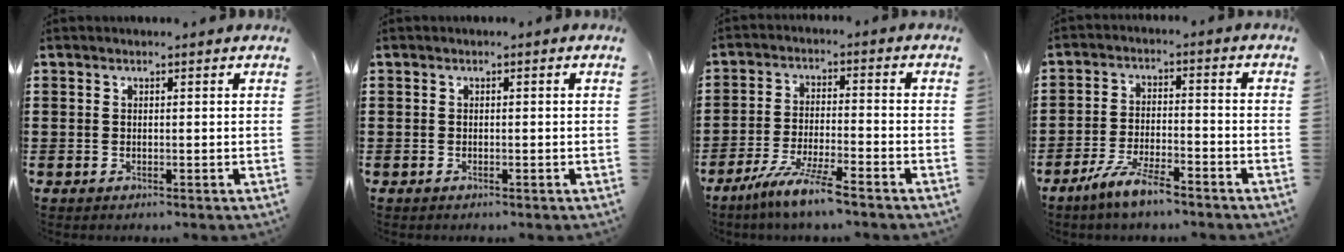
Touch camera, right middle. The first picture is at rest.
{"total": 0.0}
{"total": 6.8, "force": [-5.6, -0.4, 3.8], "torque": [-0.086, -0.020, -0.106]}
{"total": 6.2, "force": [-4.9, 0.6, 3.6], "torque": [-0.085, -0.011, -0.095]}